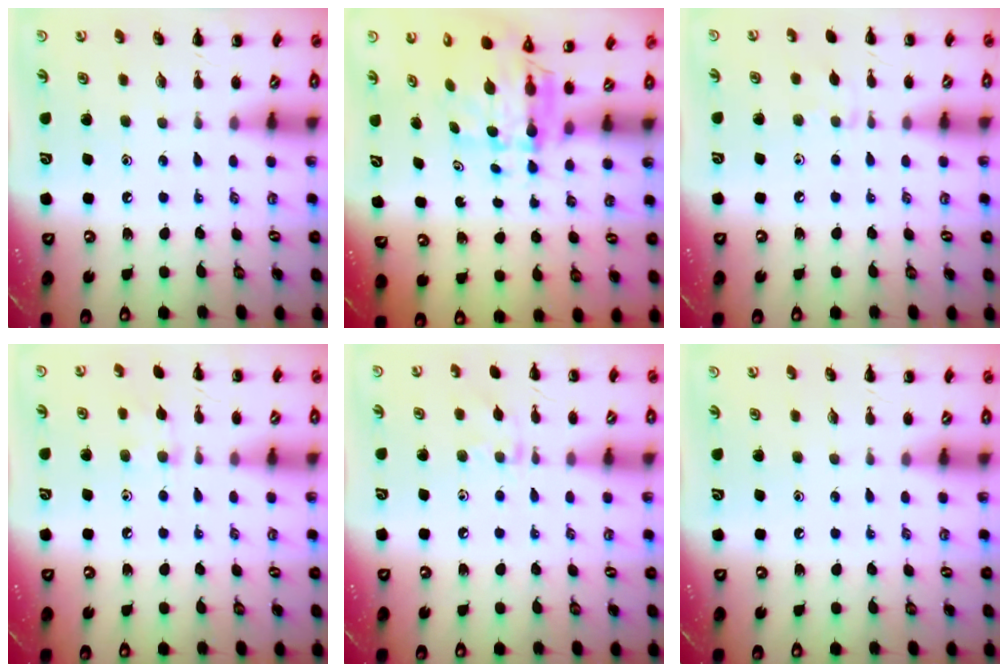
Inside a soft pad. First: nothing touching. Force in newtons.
{"total": 6.0, "press": 5.9, "slide": 1.4}
{"total": 4.0, "press": 3.7, "slide": 1.4}
{"total": 7.0, "press": 6.7, "slide": 2.1}
{"total": 7.7, "press": 7.5, "slide": 1.6}
{"total": 0.0}